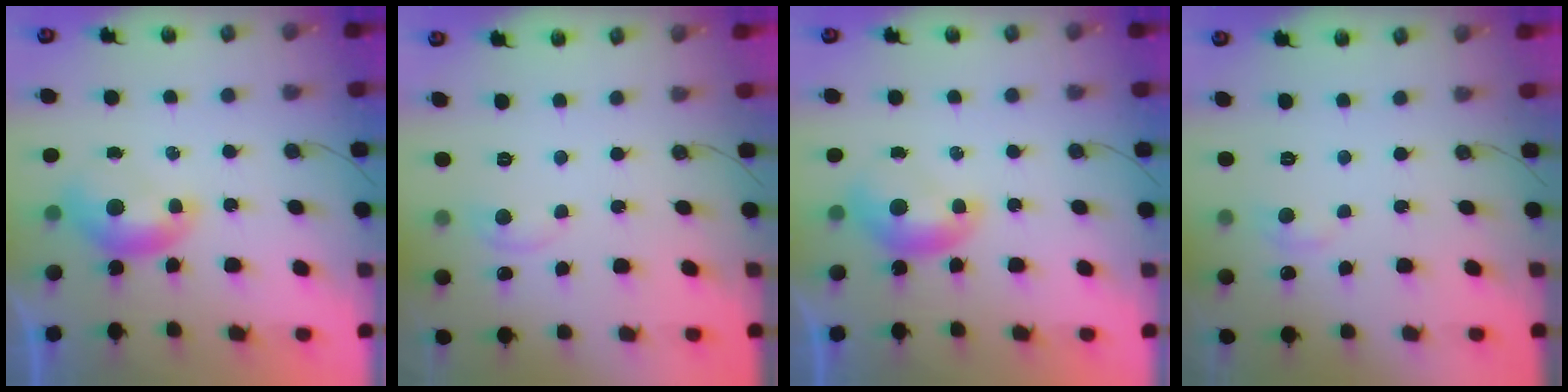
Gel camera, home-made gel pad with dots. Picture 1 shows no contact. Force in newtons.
{"total": 1.2, "press": 0.9, "slide": 0.8}
{"total": 0.0}
{"total": 0.8, "press": 0.4, "slide": 0.7}